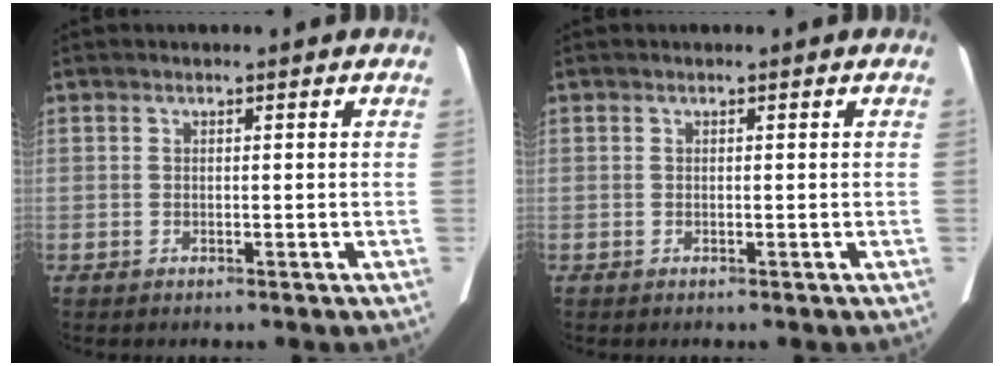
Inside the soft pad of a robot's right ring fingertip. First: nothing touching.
{"total": 0.0}